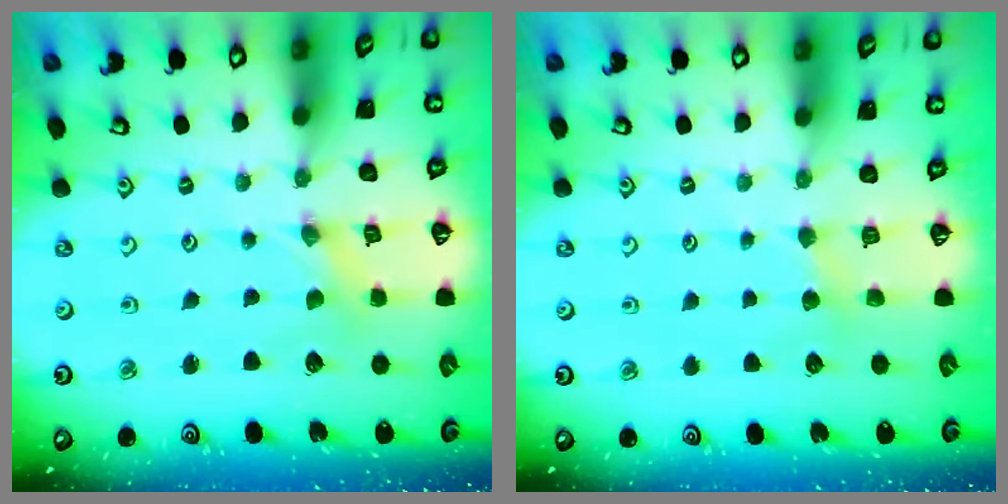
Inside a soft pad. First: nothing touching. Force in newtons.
{"total": 2.9, "press": 2.9, "slide": 0.4}